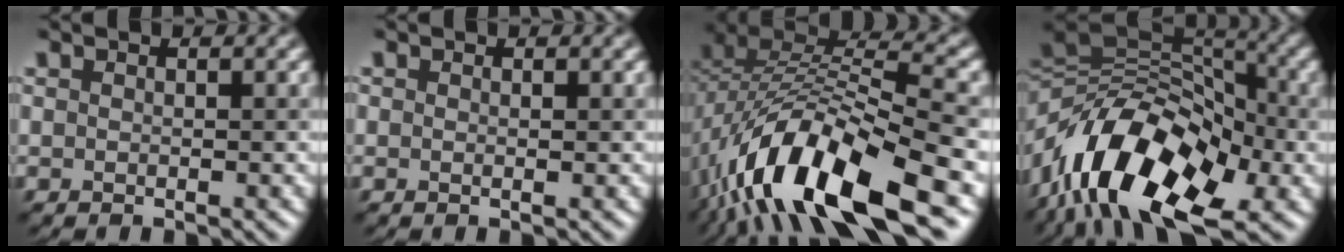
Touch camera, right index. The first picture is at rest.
{"total": 0.0}
{"total": 13.4, "force": [-6.4, 5.1, 10.6], "torque": [-0.190, 0.007, -0.117]}
{"total": 14.6, "force": [-5.8, 8.4, 10.6], "torque": [-0.178, 0.028, -0.118]}